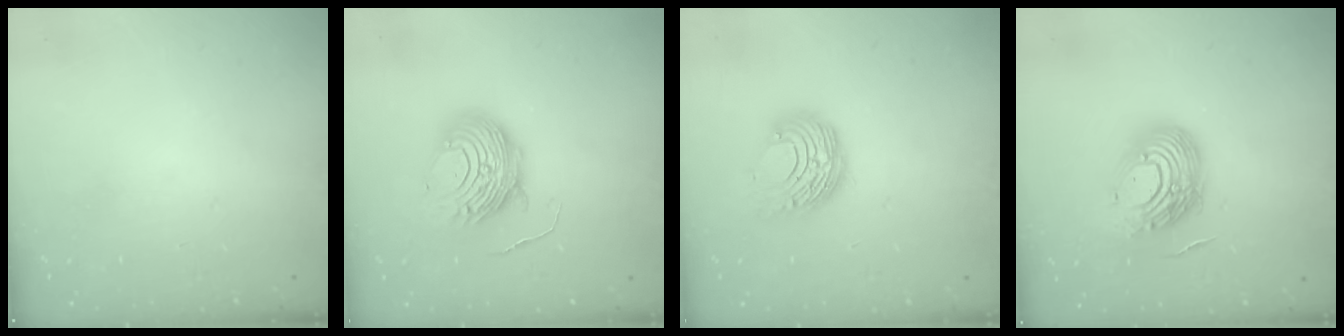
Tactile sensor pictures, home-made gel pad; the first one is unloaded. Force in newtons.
{"total": 11.6, "press": 11.5, "slide": 1.2}
{"total": 9.1, "press": 9.1, "slide": 0.4}
{"total": 16.2, "press": 16.1, "slide": 1.8}